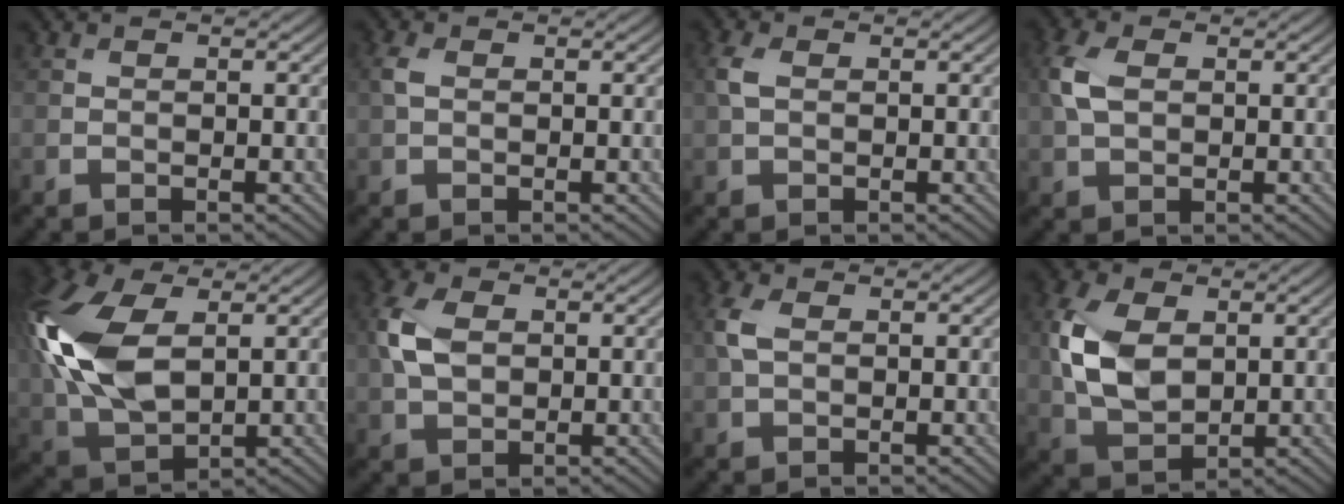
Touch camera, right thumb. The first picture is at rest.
{"total": 1.6, "force": [0.3, 1.0, 1.2], "torque": [-0.035, 0.005, 0.004]}
{"total": 2.2, "force": [0.5, 1.4, 1.7], "torque": [-0.048, 0.005, 0.008]}
{"total": 4.3, "force": [0.8, 2.7, 3.2], "torque": [-0.088, 0.008, 0.014]}
{"total": 15.2, "force": [2.4, 9.0, 12.1], "torque": [-0.325, 0.006, 0.047]}
{"total": 5.6, "force": [1.0, 3.8, 4.1], "torque": [-0.105, 0.010, 0.016]}
{"total": 3.0, "force": [0.6, 1.9, 2.3], "torque": [-0.063, 0.007, 0.009]}
{"total": 9.2, "force": [1.5, 5.9, 7.0], "torque": [-0.178, 0.005, 0.028]}